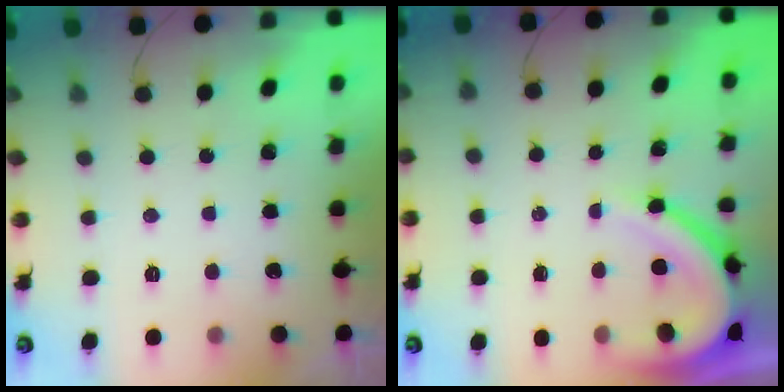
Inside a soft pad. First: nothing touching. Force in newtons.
{"total": 10.3, "press": 10.2, "slide": 0.9}